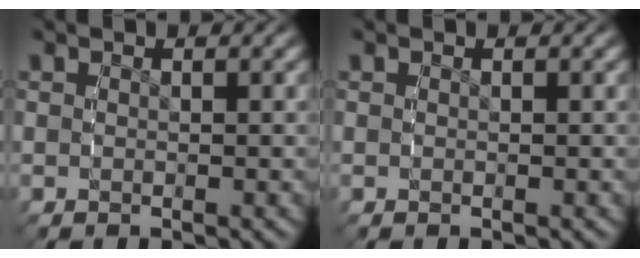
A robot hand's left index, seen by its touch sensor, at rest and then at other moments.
{"total": 0.0}